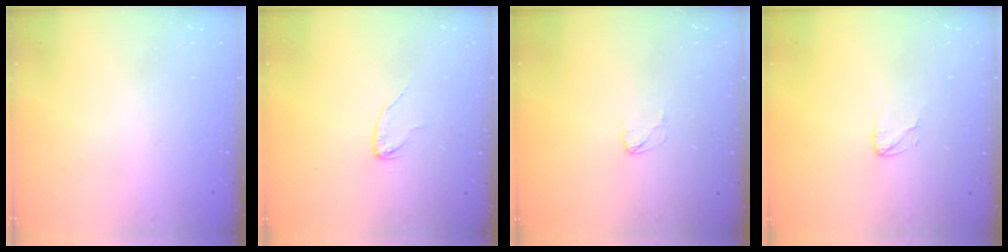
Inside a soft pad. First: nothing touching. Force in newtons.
{"total": 3.9, "press": 3.8, "slide": 0.4}
{"total": 2.5, "press": 2.5, "slide": 0.2}
{"total": 4.0, "press": 3.9, "slide": 0.3}